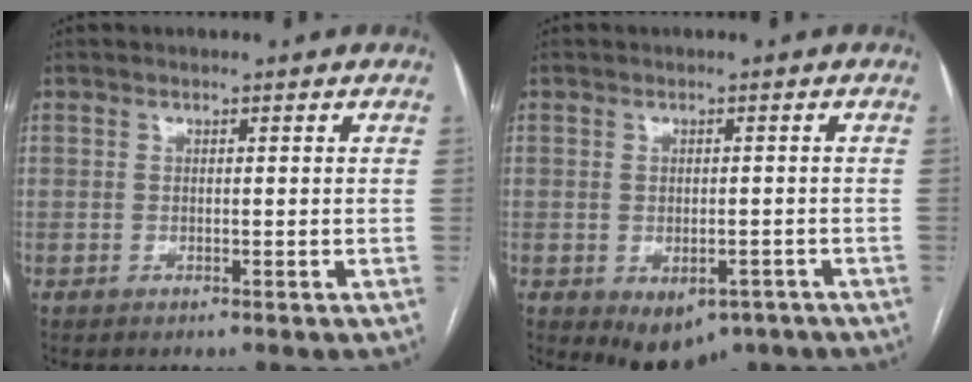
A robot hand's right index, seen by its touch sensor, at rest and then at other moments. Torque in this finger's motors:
{"motor_torque": [0.97, -0.32, 0.43, 0.08]}